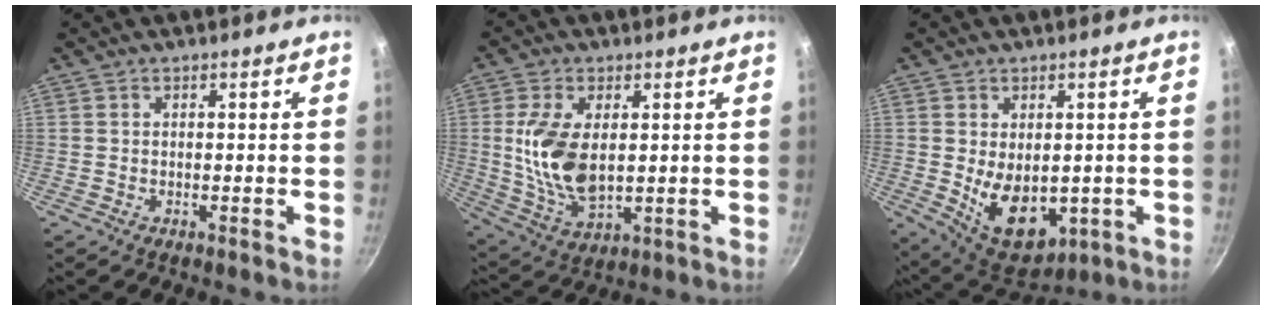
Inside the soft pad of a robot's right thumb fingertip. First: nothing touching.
{"total": 12.8, "force": [1.3, 6.9, 10.7], "torque": [-0.209, -0.014, 0.039]}
{"total": 11.7, "force": [-1.6, 7.3, 9.0], "torque": [-0.118, -0.014, 0.004]}